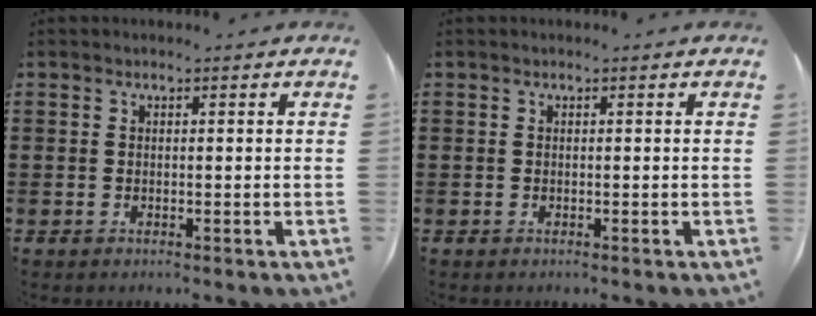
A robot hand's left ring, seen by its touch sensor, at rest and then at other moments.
{"total": 0.0}